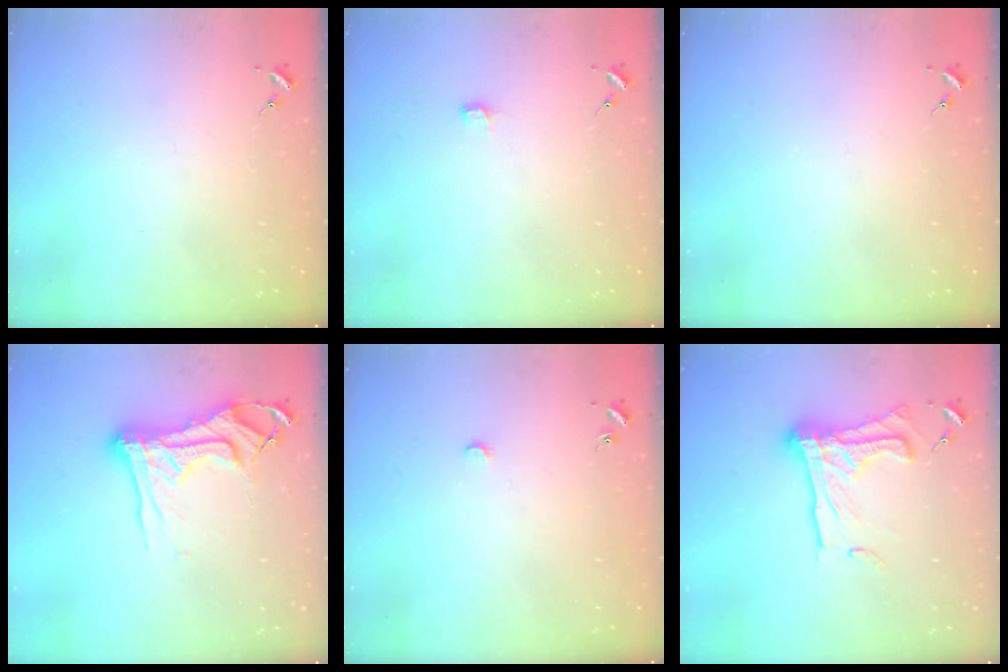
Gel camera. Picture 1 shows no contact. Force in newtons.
{"total": 3.5, "press": 3.5, "slide": 0.4}
{"total": 0.0}
{"total": 15.9, "press": 15.8, "slide": 1.8}
{"total": 3.8, "press": 3.8, "slide": 0.4}
{"total": 18.7, "press": 18.7, "slide": 1.5}